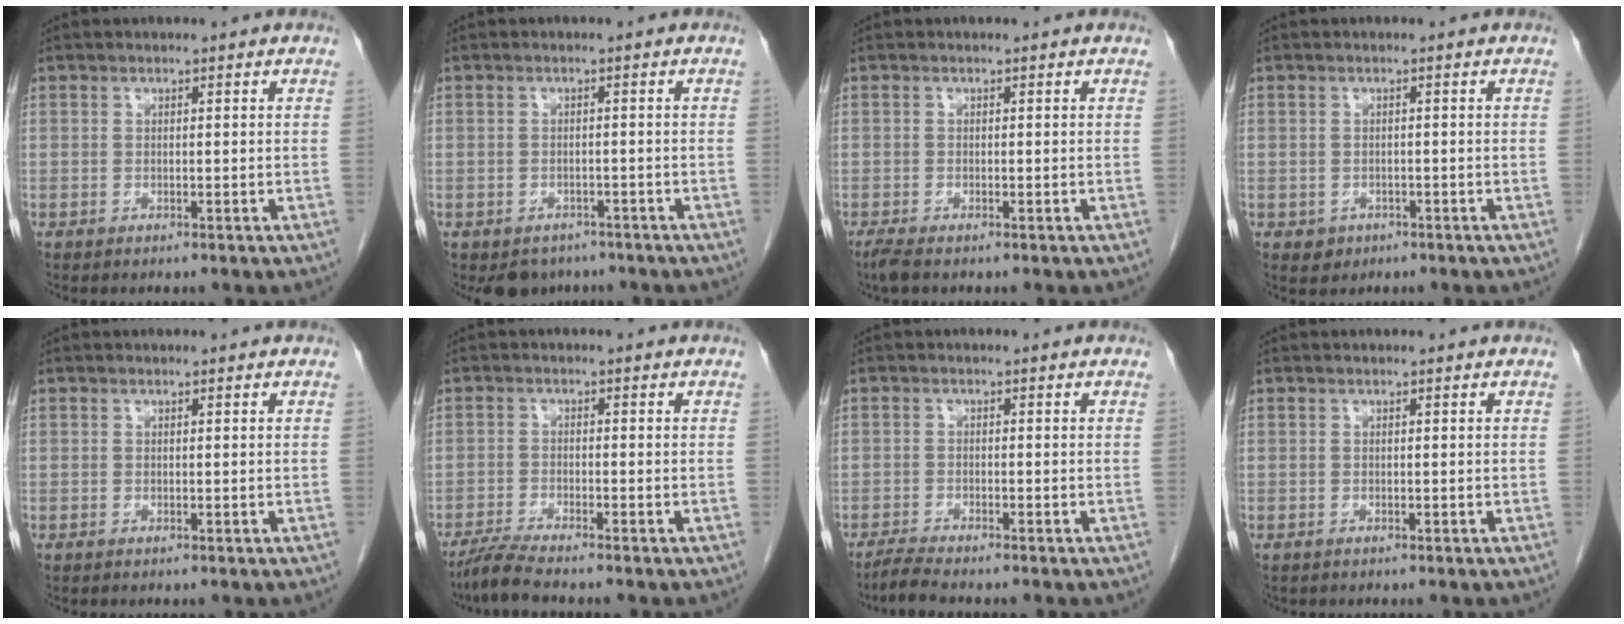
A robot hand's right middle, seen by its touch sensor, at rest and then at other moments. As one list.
[{"total": 4.6, "force": [-3.7, 2.8, 0.6], "torque": [-0.002, 0.004, -0.049]}, {"total": 1.8, "force": [-1.4, 0.3, 1.1], "torque": [-0.030, -0.008, -0.027]}, {"total": 1.9, "force": [-1.0, 1.6, 0.4], "torque": [-0.008, 0.003, -0.008]}, {"total": 0.0}, {"total": 4.0, "force": [-3.6, -0.6, 1.8], "torque": [-0.046, -0.018, -0.074]}, {"total": 2.9, "force": [-2.7, -0.4, 1.1], "torque": [-0.033, -0.014, -0.053]}, {"total": 0.0}]